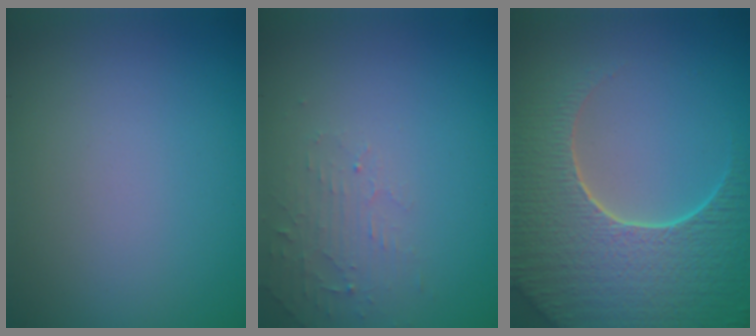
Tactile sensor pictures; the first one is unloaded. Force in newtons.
{"total": 2.0, "press": 1.9, "slide": 0.4}
{"total": 9.0, "press": 6.2, "slide": 6.5}